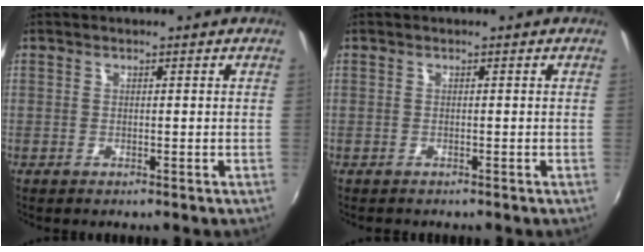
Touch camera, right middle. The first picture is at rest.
{"total": 0.6, "force": [-0.5, 0.3, 0.0], "torque": [-0.003, -0.002, -0.009]}